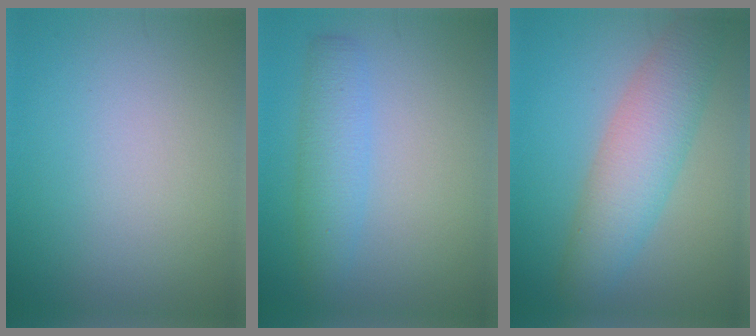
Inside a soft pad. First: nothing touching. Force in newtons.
{"total": 3.3, "press": 3.3, "slide": 0.1}
{"total": 6.0, "press": 6.0, "slide": 0.1}